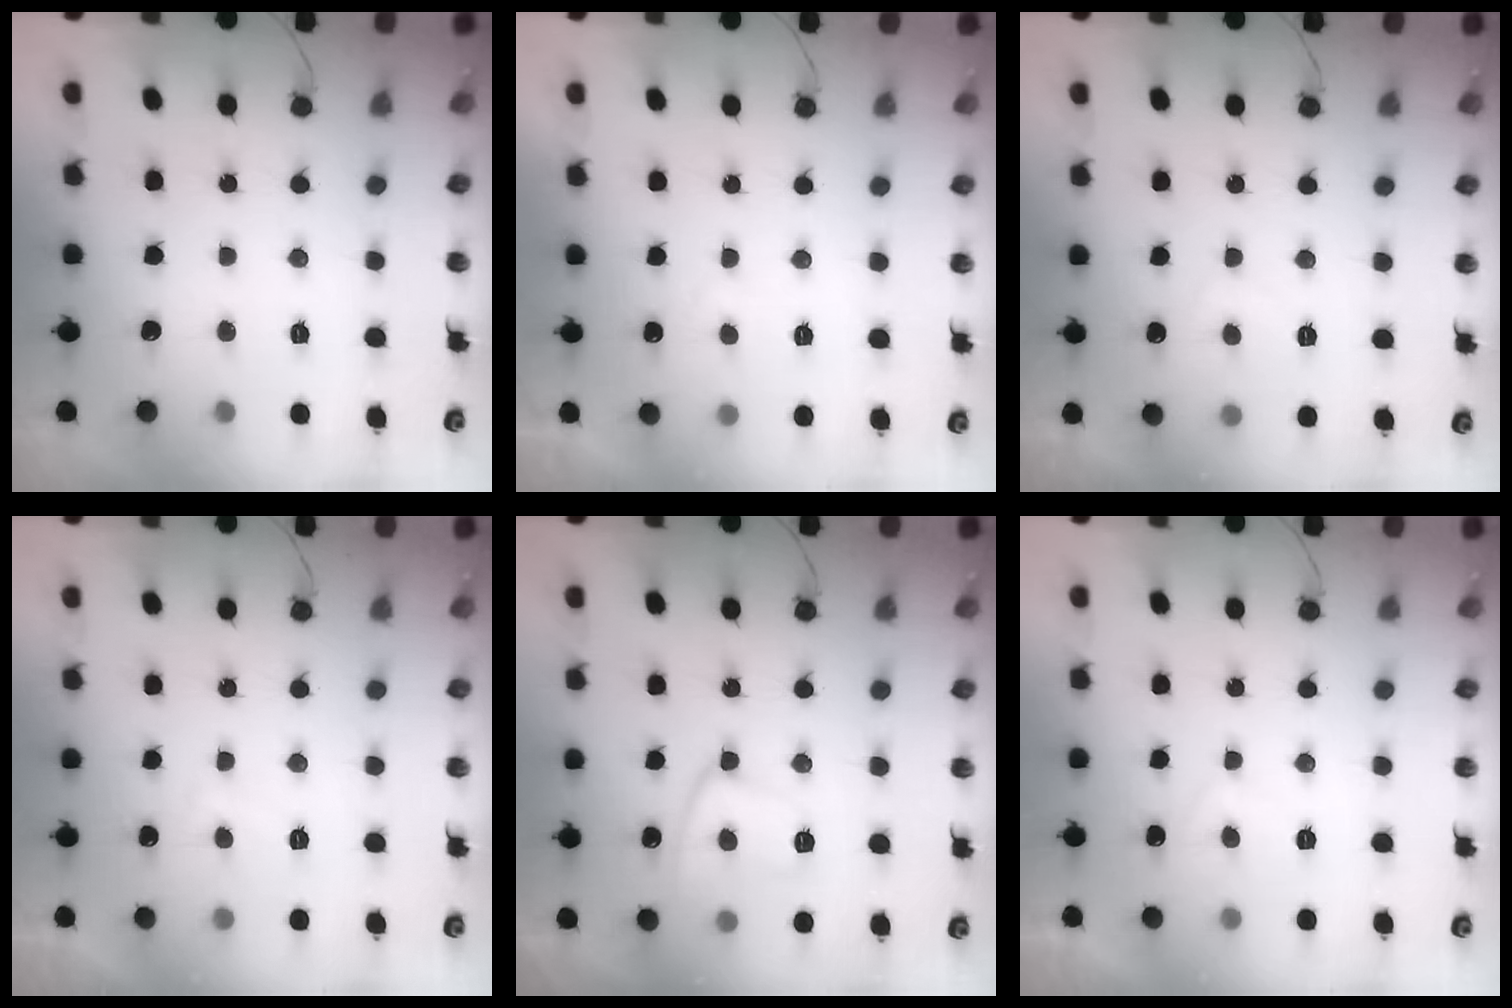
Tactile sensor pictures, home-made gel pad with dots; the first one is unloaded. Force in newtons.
{"total": 1.1, "press": 1.0, "slide": 0.6}
{"total": 2.9, "press": 2.9, "slide": 0.5}
{"total": 3.1, "press": 3.0, "slide": 0.8}
{"total": 10.8, "press": 10.8, "slide": 0.8}
{"total": 2.0, "press": 1.9, "slide": 0.7}